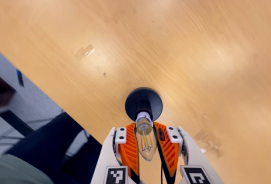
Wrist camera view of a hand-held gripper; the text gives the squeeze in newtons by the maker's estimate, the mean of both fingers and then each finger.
{"total": 19.9, "left": 18.8, "right": 21.1}